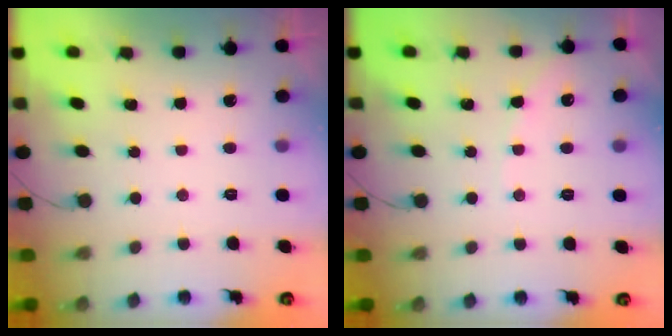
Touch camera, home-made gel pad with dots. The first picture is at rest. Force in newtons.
{"total": 4.5, "press": 4.4, "slide": 0.4}